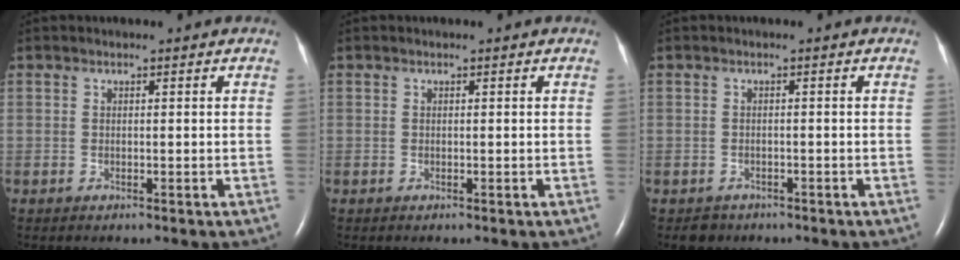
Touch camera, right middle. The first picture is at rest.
{"total": 0.0}
{"total": 1.7, "force": [-1.2, 1.2, -0.1], "torque": [-0.006, 0.003, -0.017]}